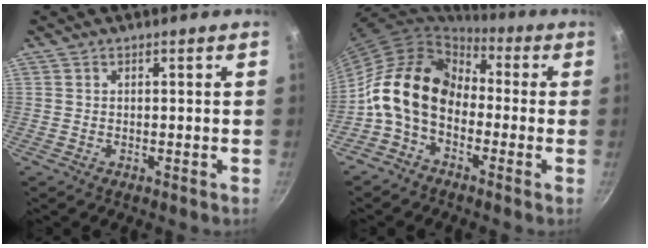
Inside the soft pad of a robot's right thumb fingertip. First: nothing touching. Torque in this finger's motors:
{"motor_torque": [2.06, 2.94, 1.33, -1.44, 0.19]}